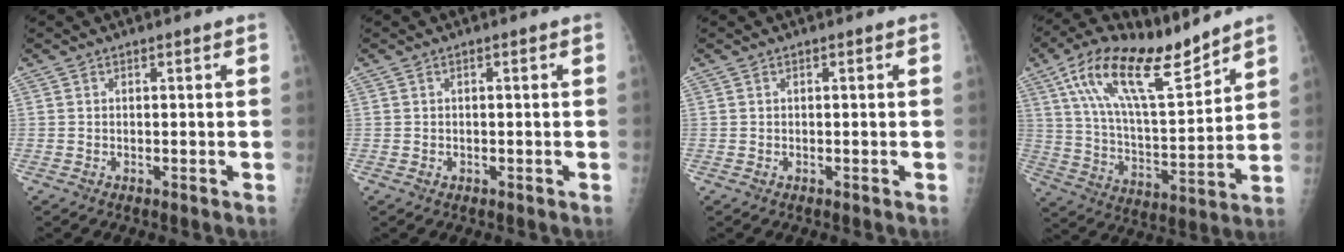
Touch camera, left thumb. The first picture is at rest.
{"total": 0.5, "force": [-0.2, 0.5, 0.1], "torque": [0.004, 0.001, -0.003]}
{"total": 0.0}
{"total": 18.2, "force": [12.3, 5.7, 12.2], "torque": [-0.187, -0.056, 0.224]}